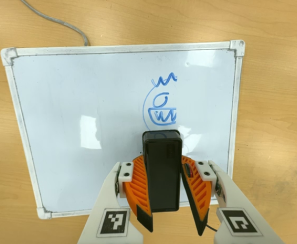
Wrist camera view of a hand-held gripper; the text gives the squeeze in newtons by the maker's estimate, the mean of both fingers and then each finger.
{"total": 7.9, "left": 8.6, "right": 7.3}